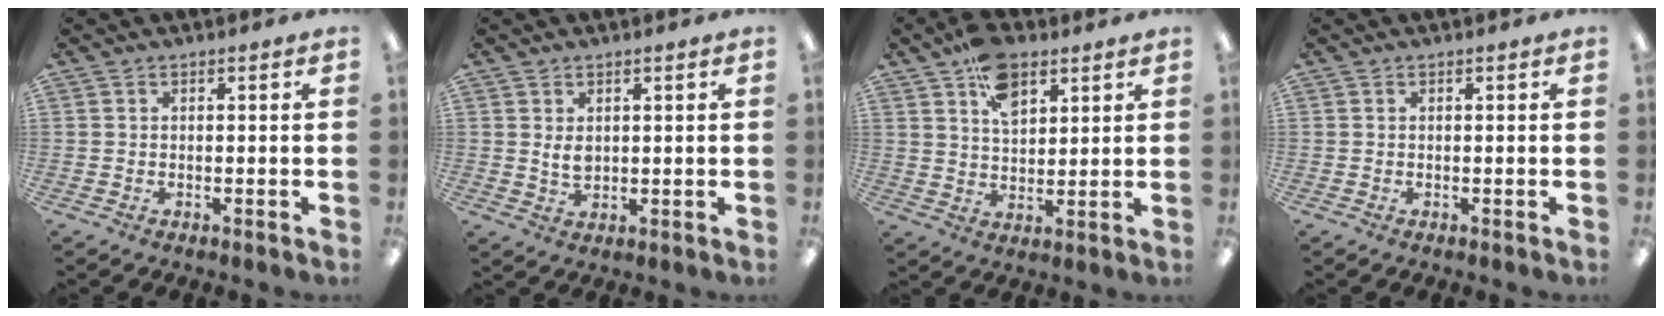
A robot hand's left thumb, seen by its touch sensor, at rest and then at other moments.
{"total": 2.9, "force": [1.0, 1.7, 2.1], "torque": [-0.044, 0.004, 0.018]}
{"total": 9.7, "force": [6.0, 5.4, 5.4], "torque": [-0.082, -0.023, 0.106]}
{"total": 0.0}